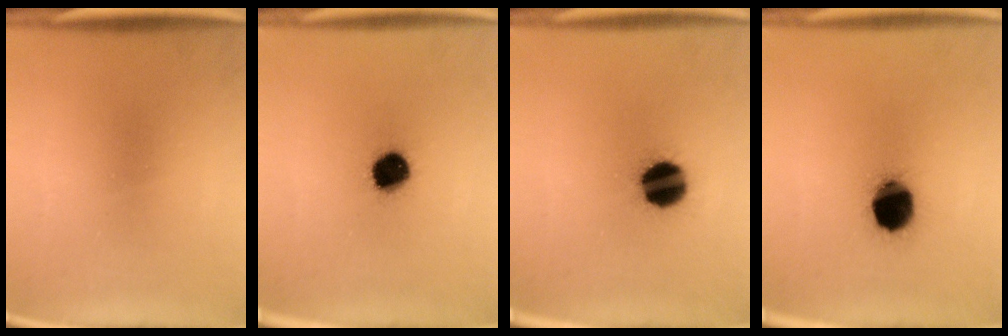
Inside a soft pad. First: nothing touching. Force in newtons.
{"total": 9.5}
{"total": 12.8}
{"total": 13.4}